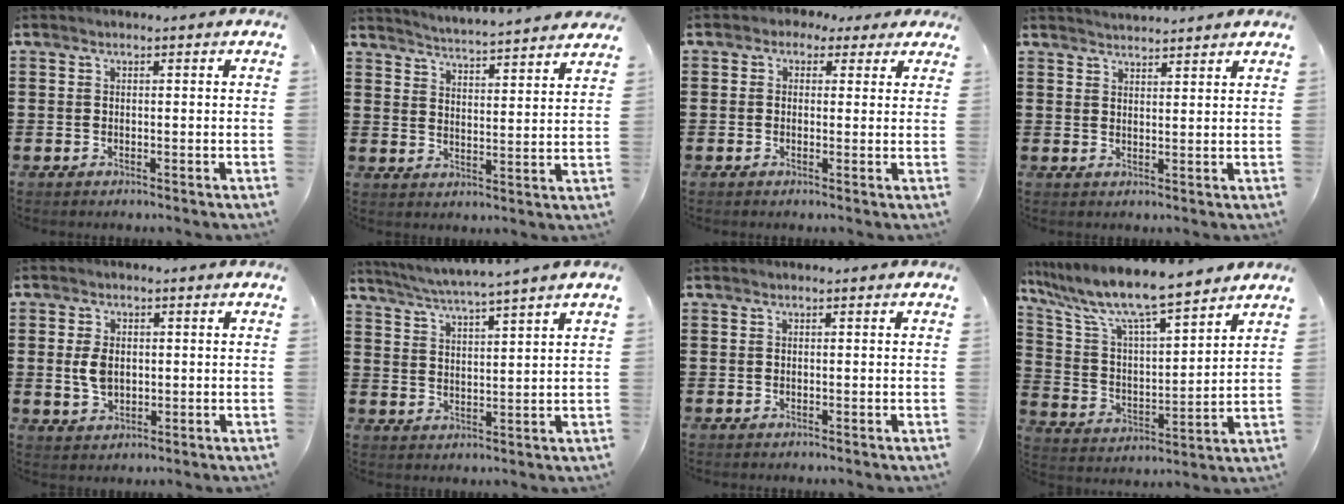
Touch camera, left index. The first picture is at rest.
{"total": 4.0, "force": [3.9, -0.9, 0.1], "torque": [-0.022, -0.035, 0.063]}
{"total": 1.7, "force": [0.5, 1.5, 0.7], "torque": [-0.020, 0.010, 0.007]}
{"total": 2.4, "force": [2.4, -0.3, -0.1], "torque": [-0.005, -0.006, 0.045]}
{"total": 4.3, "force": [0.3, 2.8, 3.3], "torque": [-0.083, 0.005, 0.001]}
{"total": 3.9, "force": [3.4, -1.1, 1.5], "torque": [-0.042, -0.023, 0.057]}
{"total": 0.0}
{"total": 9.0, "force": [7.7, 0.5, 4.5], "torque": [-0.120, -0.049, 0.128]}